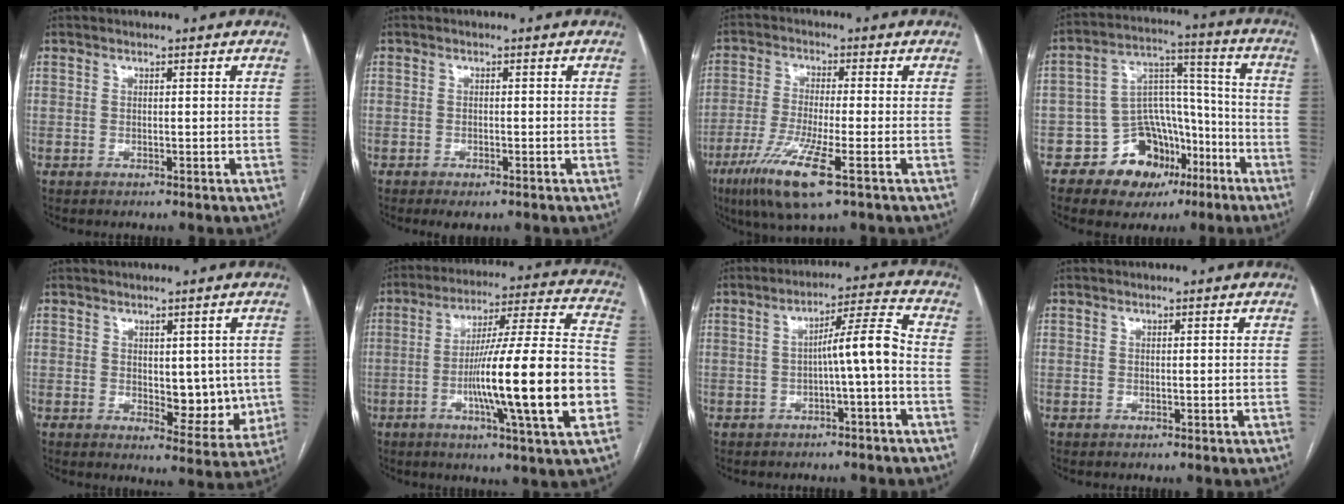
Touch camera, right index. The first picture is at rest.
{"total": 2.1, "force": [-1.4, 0.7, 1.4], "torque": [-0.023, -0.002, -0.014]}
{"total": 10.5, "force": [-5.3, 0.6, 9.0], "torque": [-0.183, -0.030, -0.096]}
{"total": 12.8, "force": [-6.9, 9.0, 5.9], "torque": [-0.081, 0.048, -0.104]}
{"total": 7.5, "force": [0.2, 3.8, 6.4], "torque": [-0.064, -0.009, 0.012]}
{"total": 21.5, "force": [-5.3, 0.1, 20.8], "torque": [-0.313, -0.002, -0.087]}
{"total": 6.7, "force": [-1.2, -0.3, 6.6], "torque": [-0.100, 0.021, -0.015]}
{"total": 0.0}